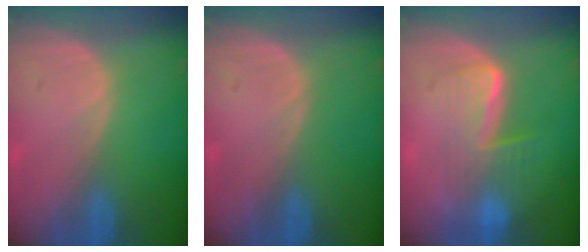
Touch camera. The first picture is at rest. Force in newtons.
{"total": 0.0}
{"total": 6.4, "press": 5.9, "slide": 2.5}